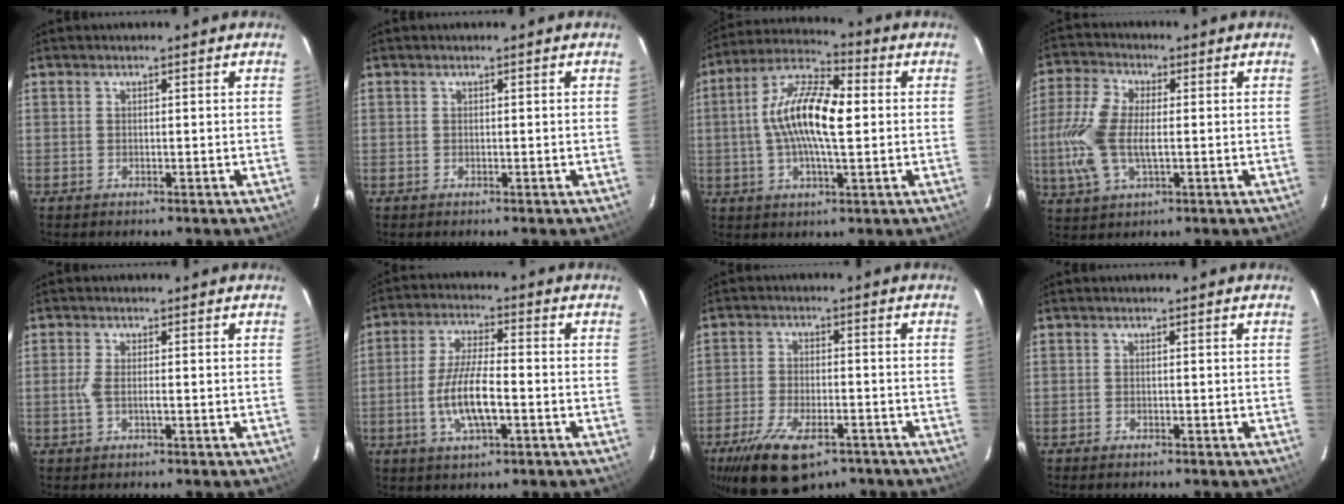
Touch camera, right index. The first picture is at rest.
{"total": 0.0}
{"total": 13.6, "force": [0.7, 4.6, 12.8], "torque": [-0.247, 0.019, 0.001]}
{"total": 11.0, "force": [-1.0, 5.3, 9.6], "torque": [-0.221, 0.006, -0.023]}
{"total": 2.6, "force": [-0.5, 0.6, 2.4], "torque": [-0.055, 0.000, -0.010]}
{"total": 9.6, "force": [-2.7, 2.8, 8.8], "torque": [-0.178, 0.000, -0.051]}
{"total": 14.7, "force": [-9.6, 6.4, 9.1], "torque": [-0.191, -0.026, -0.157]}
{"total": 0.7, "force": [-0.6, 0.3, 0.2], "torque": [-0.007, -0.001, -0.013]}